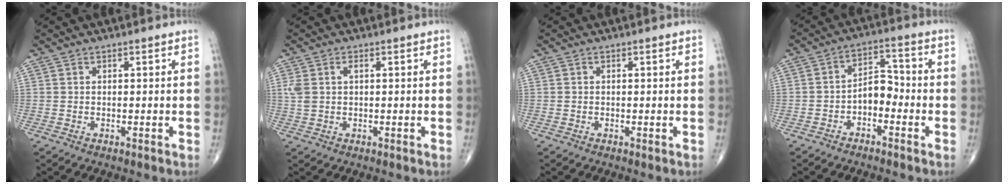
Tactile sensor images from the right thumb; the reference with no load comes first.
{"total": 3.3, "force": [0.7, 1.8, 2.6], "torque": [-0.073, 0.012, 0.017]}
{"total": 0.0}
{"total": 5.9, "force": [-2.3, 3.6, 4.0], "torque": [-0.048, 0.036, -0.048]}